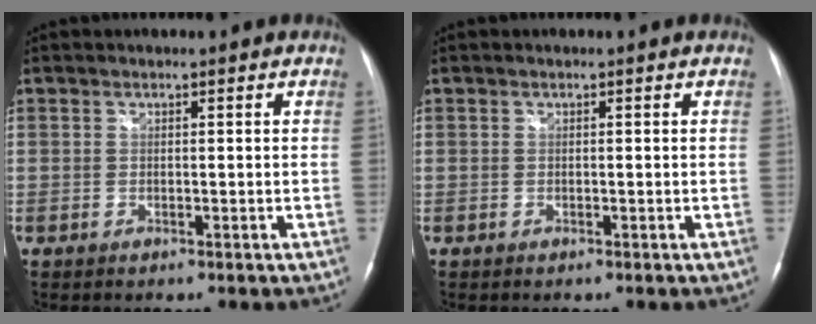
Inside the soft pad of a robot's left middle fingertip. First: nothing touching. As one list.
[{"total": 0.0}]